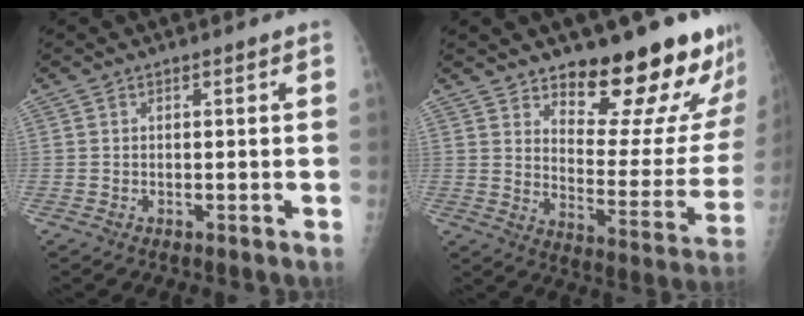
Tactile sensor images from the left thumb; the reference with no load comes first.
{"total": 20.6, "force": [16.6, 6.4, 10.5], "torque": [-0.091, -0.130, 0.221]}